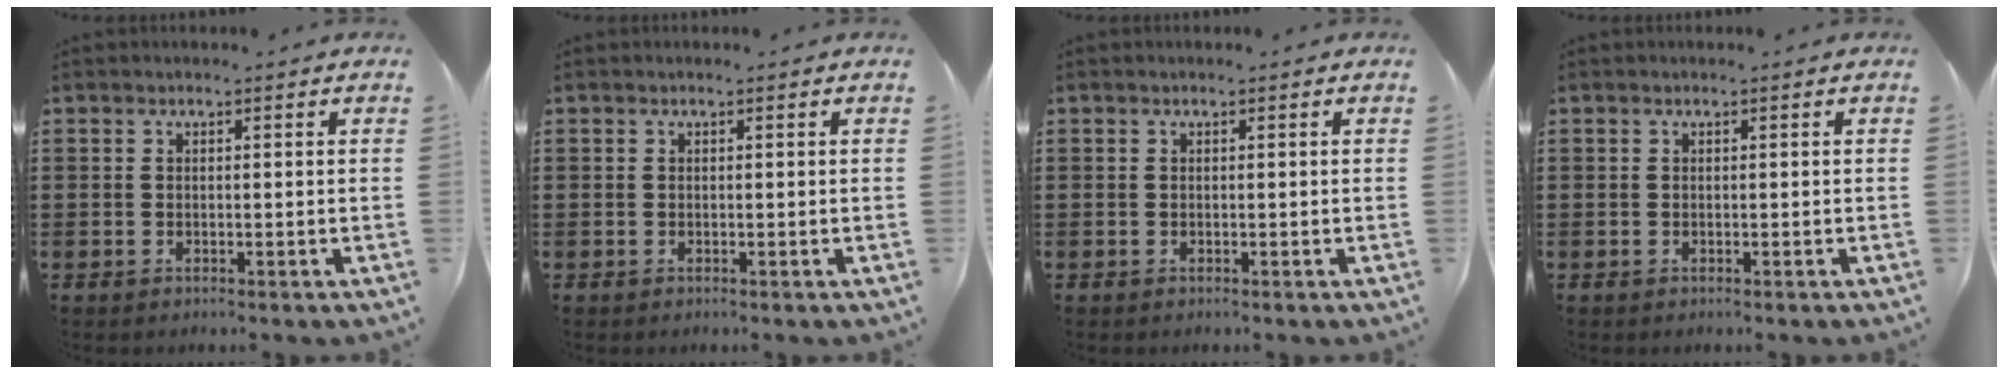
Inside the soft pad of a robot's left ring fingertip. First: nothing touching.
{"total": 0.0}
{"total": 0.0}
{"total": 0.0}